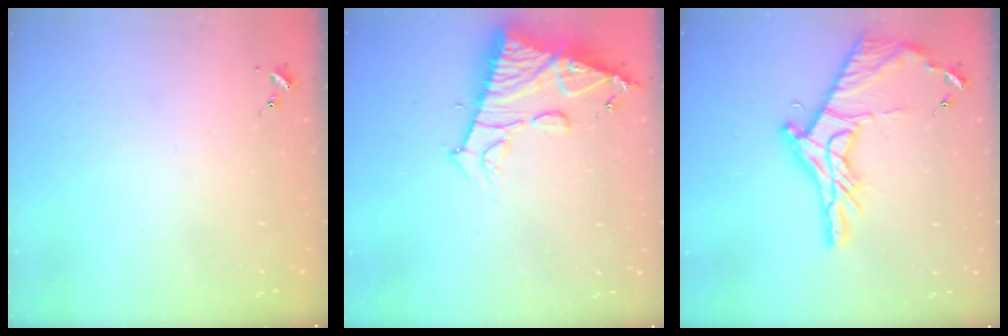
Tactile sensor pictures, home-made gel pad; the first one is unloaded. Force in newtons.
{"total": 14.1, "press": 14.0, "slide": 1.4}
{"total": 19.9, "press": 19.8, "slide": 1.4}